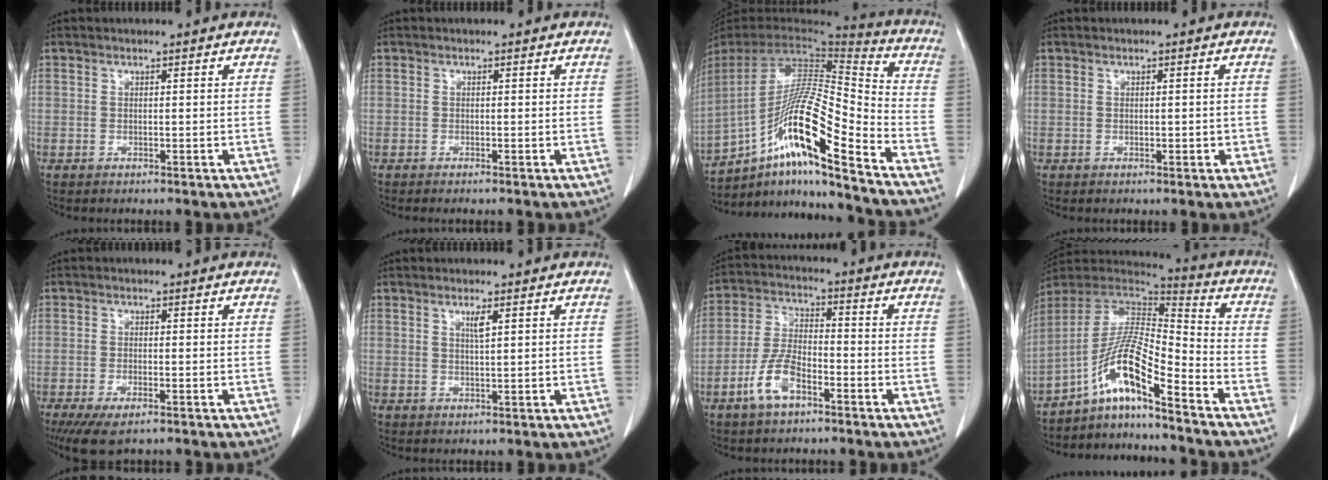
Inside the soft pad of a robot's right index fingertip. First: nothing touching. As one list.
[{"total": 0.6, "force": [-0.5, -0.1, 0.4], "torque": [-0.008, 0.000, -0.009]}, {"total": 19.8, "force": [-11.9, 0.5, 15.8], "torque": [-0.308, -0.005, -0.218]}, {"total": 1.2, "force": [-0.1, 0.8, 0.9], "torque": [-0.013, 0.003, 0.000]}, {"total": 5.3, "force": [-3.5, 1.4, 3.7], "torque": [-0.064, -0.012, -0.051]}, {"total": 1.7, "force": [0.8, -0.1, 1.5], "torque": [-0.029, -0.002, 0.015]}, {"total": 7.5, "force": [-4.0, 3.0, 5.5], "torque": [-0.126, 0.006, -0.079]}, {"total": 11.7, "force": [-7.8, 0.6, 8.7], "torque": [-0.164, 0.017, -0.141]}]